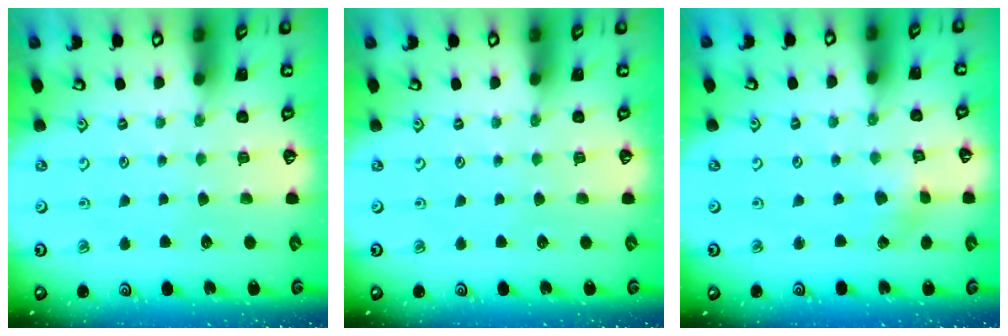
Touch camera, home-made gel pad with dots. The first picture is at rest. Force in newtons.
{"total": 0.0}
{"total": 1.4, "press": 1.3, "slide": 0.3}